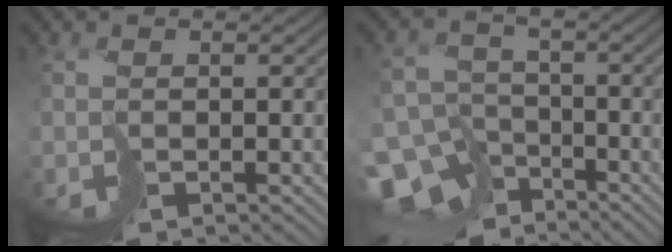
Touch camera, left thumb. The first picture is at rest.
{"total": 11.1, "force": [-8.3, 6.8, 3.0], "torque": [-0.078, -0.027, -0.134]}